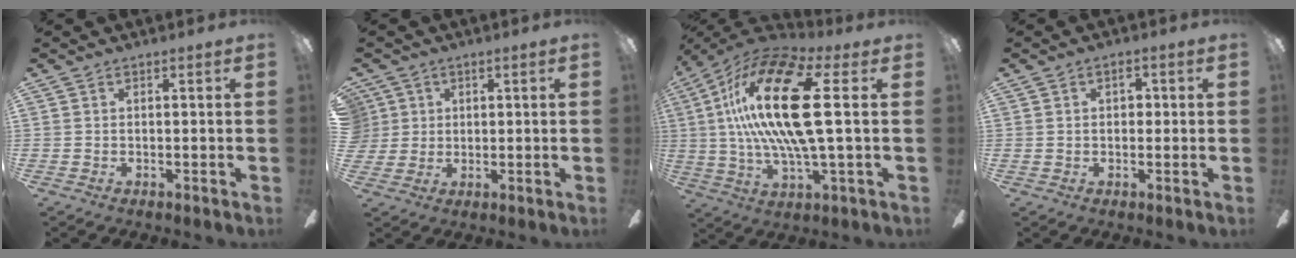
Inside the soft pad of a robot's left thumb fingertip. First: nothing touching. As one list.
[{"total": 4.4, "force": [1.6, 4.0, 0.4], "torque": [-0.015, 0.008, 0.029]}, {"total": 23.9, "force": [3.6, 7.4, 22.4], "torque": [-0.471, -0.011, 0.048]}, {"total": 2.6, "force": [0.6, 1.8, 1.8], "torque": [-0.013, 0.001, 0.001]}]